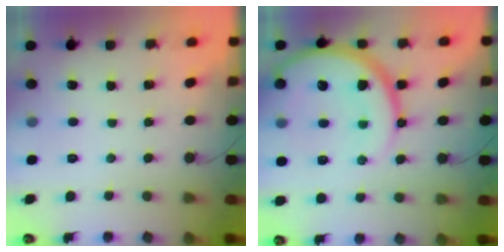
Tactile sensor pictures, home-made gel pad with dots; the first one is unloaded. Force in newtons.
{"total": 21.5, "press": 21.4, "slide": 2.4}